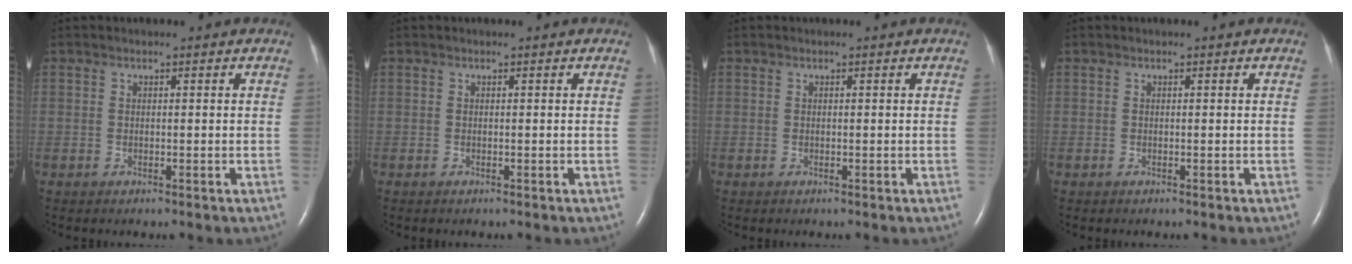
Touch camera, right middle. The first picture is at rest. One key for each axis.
{"total": 0.0}
{"total": 0.0}
{"total": 0.0}